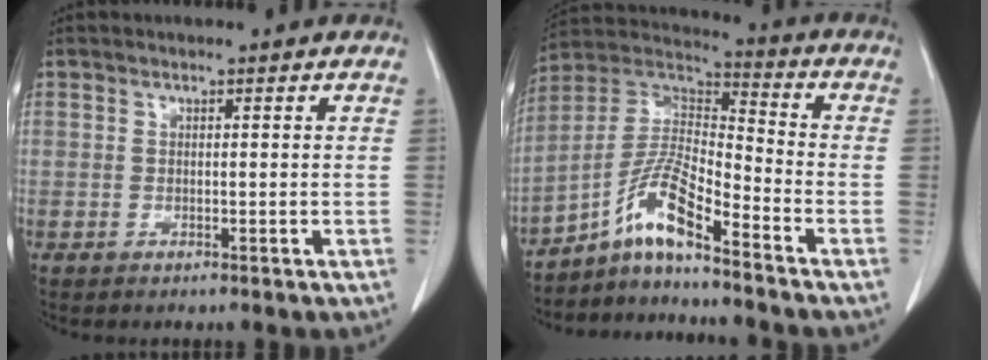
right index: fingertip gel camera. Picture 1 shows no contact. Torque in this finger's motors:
{"motor_torque": [0.61, -0.57, 0.18, 0.06]}